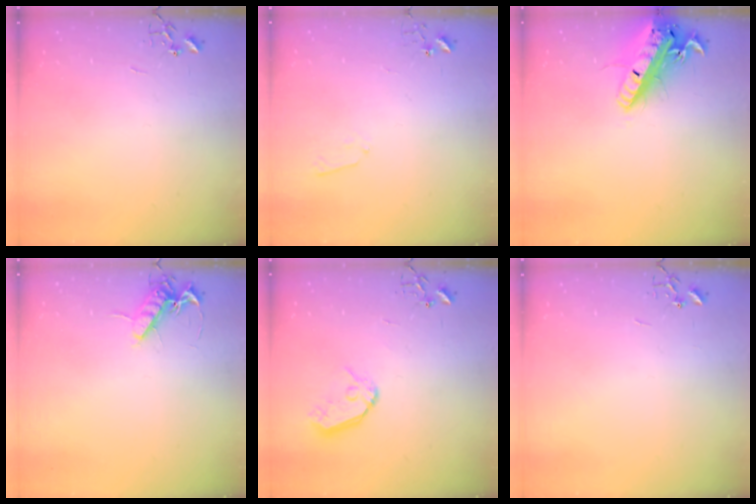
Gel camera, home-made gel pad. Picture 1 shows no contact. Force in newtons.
{"total": 5.0, "press": 5.0, "slide": 0.7}
{"total": 21.8, "press": 21.4, "slide": 4.2}
{"total": 9.3, "press": 9.2, "slide": 1.3}
{"total": 10.5, "press": 10.5, "slide": 1.3}
{"total": 0.0}